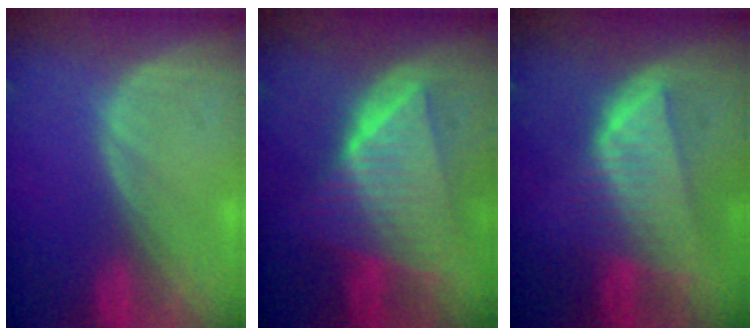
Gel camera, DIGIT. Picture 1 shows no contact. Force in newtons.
{"total": 9.9, "press": 9.9, "slide": 0.6}
{"total": 8.0, "press": 7.2, "slide": 3.5}